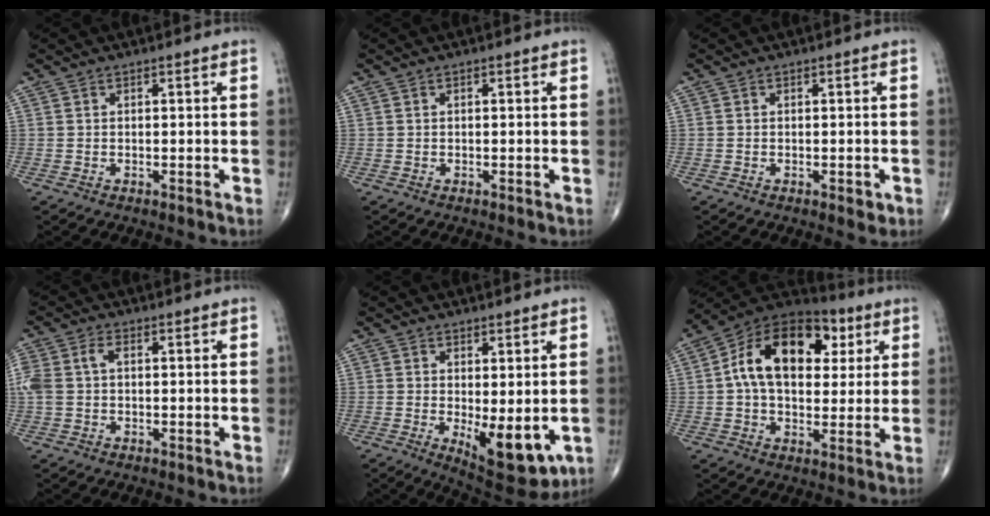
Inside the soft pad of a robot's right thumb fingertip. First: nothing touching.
{"total": 0.0}
{"total": 1.5, "force": [-0.6, 0.8, 1.2], "torque": [-0.012, -0.001, -0.007]}
{"total": 5.6, "force": [0.5, 3.5, 4.3], "torque": [-0.124, 0.023, 0.009]}
{"total": 10.4, "force": [-2.0, 4.4, 9.3], "torque": [-0.113, -0.025, -0.014]}
{"total": 19.3, "force": [4.4, 12.2, 14.2], "torque": [-0.206, 0.015, 0.061]}